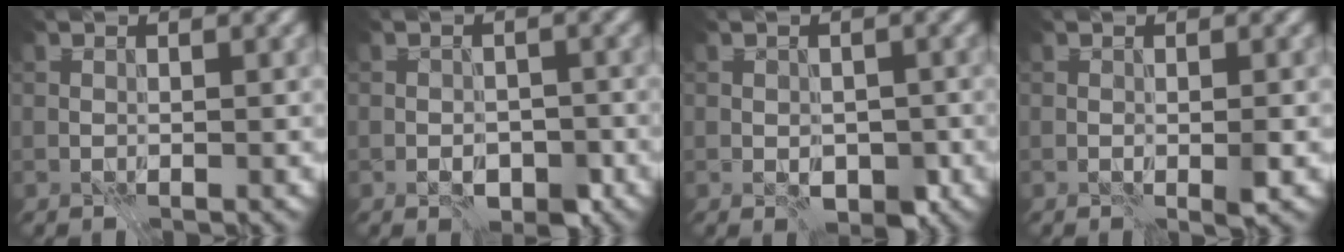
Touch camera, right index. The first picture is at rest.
{"total": 3.0, "force": [-1.6, 1.7, 1.8], "torque": [-0.019, -0.007, -0.029]}
{"total": 3.0, "force": [-1.2, 1.8, 2.2], "torque": [-0.023, -0.003, -0.021]}
{"total": 1.1, "force": [-0.5, 0.2, 1.0], "torque": [-0.017, -0.005, -0.007]}